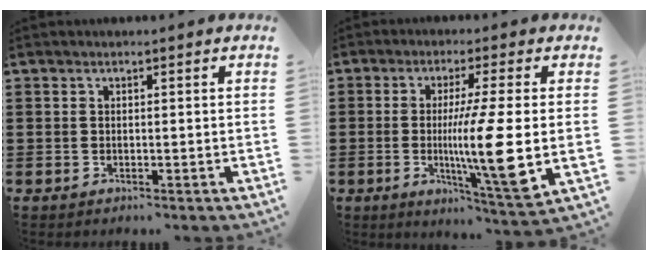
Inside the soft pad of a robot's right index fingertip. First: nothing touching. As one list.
[{"total": 11.7, "force": [-0.7, 0.4, 11.6], "torque": [-0.223, -0.028, -0.020]}]